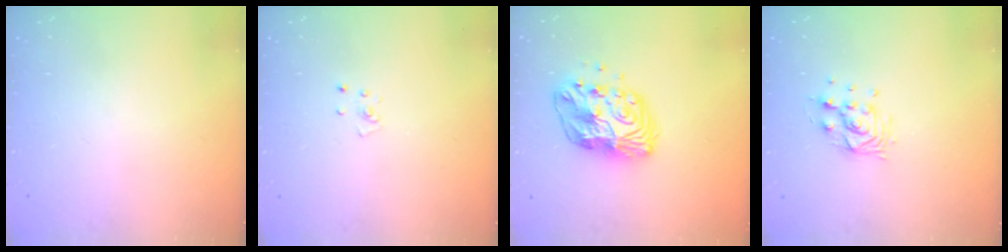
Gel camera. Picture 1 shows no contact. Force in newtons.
{"total": 2.3, "press": 2.3, "slide": 0.2}
{"total": 11.9, "press": 11.9, "slide": 0.8}
{"total": 9.0, "press": 8.9, "slide": 1.5}